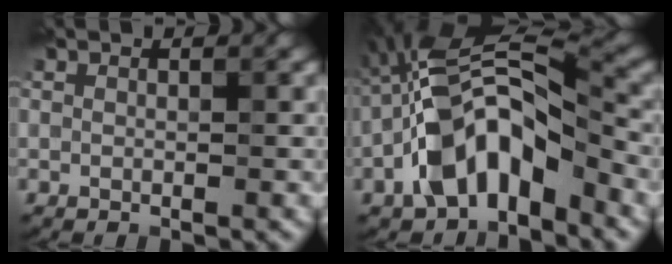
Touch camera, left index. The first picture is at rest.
{"total": 9.9, "force": [-4.0, 4.7, 7.7], "torque": [-0.145, 0.021, -0.082]}